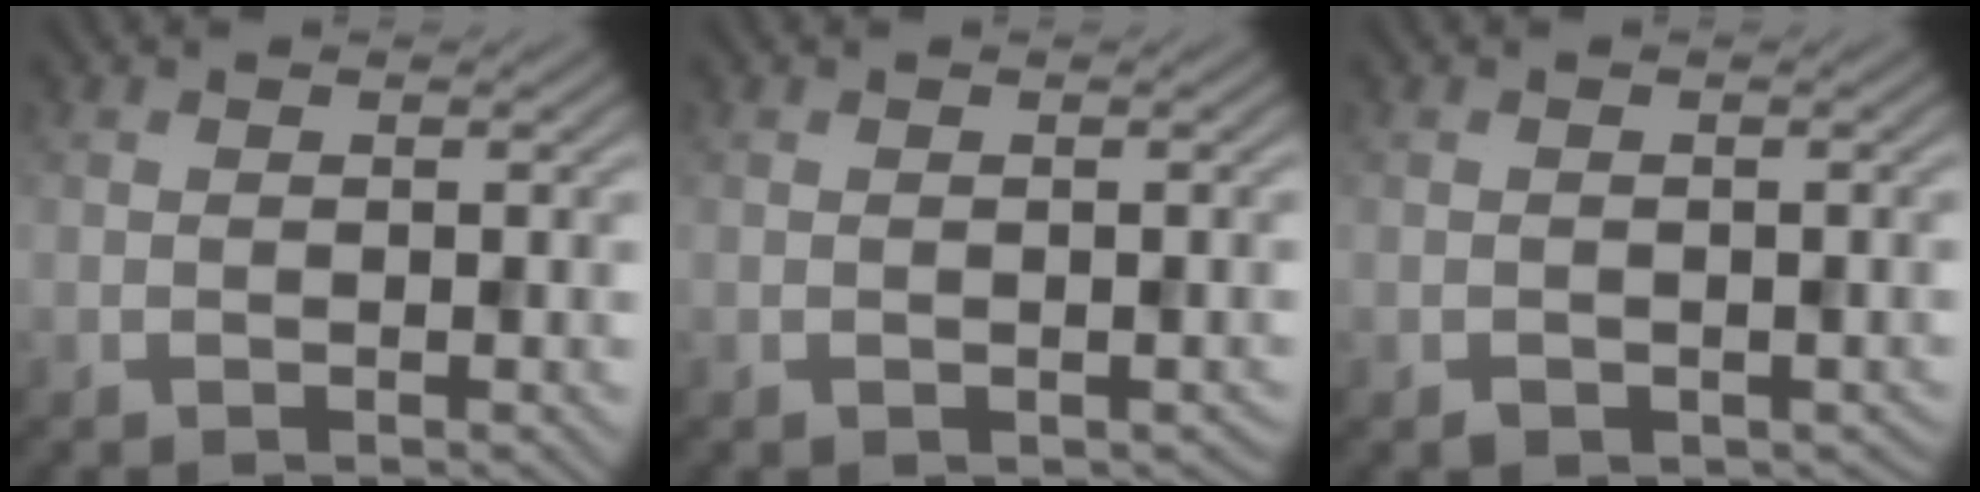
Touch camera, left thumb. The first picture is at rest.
{"total": 0.6, "force": [-0.2, 0.5, 0.3], "torque": [-0.005, -0.008, -0.001]}
{"total": 1.4, "force": [-0.7, 1.1, 0.5], "torque": [-0.009, -0.012, -0.011]}